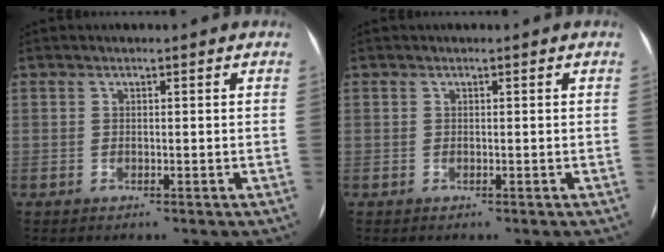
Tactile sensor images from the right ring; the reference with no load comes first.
{"total": 0.0}